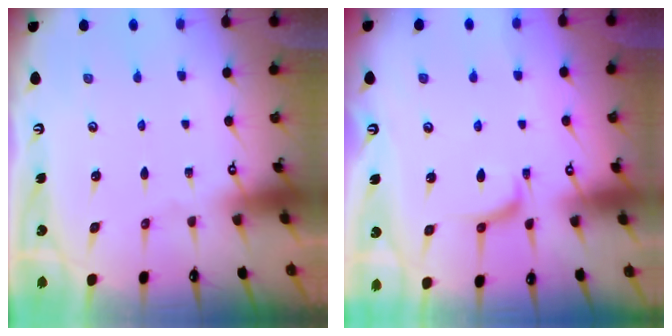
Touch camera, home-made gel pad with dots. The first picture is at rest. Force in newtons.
{"total": 2.9, "press": 2.8, "slide": 1.0}